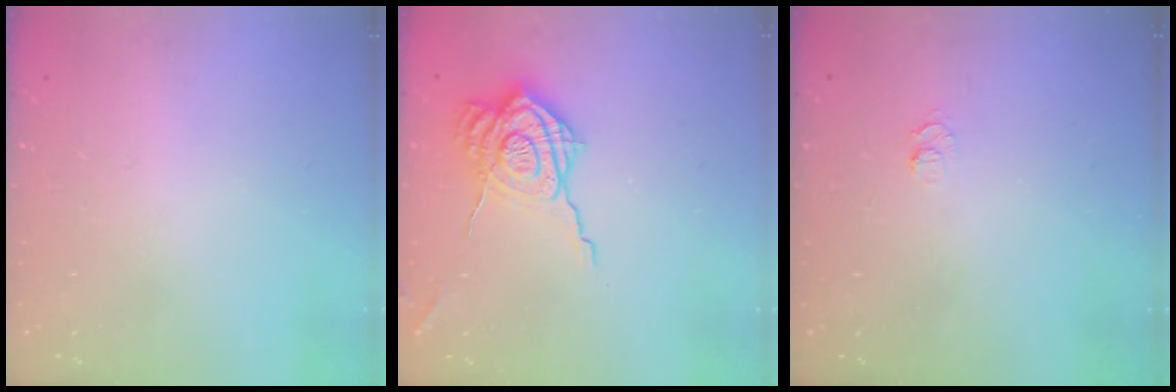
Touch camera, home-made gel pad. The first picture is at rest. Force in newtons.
{"total": 16.3, "press": 16.3, "slide": 1.1}
{"total": 4.4, "press": 4.4, "slide": 0.5}